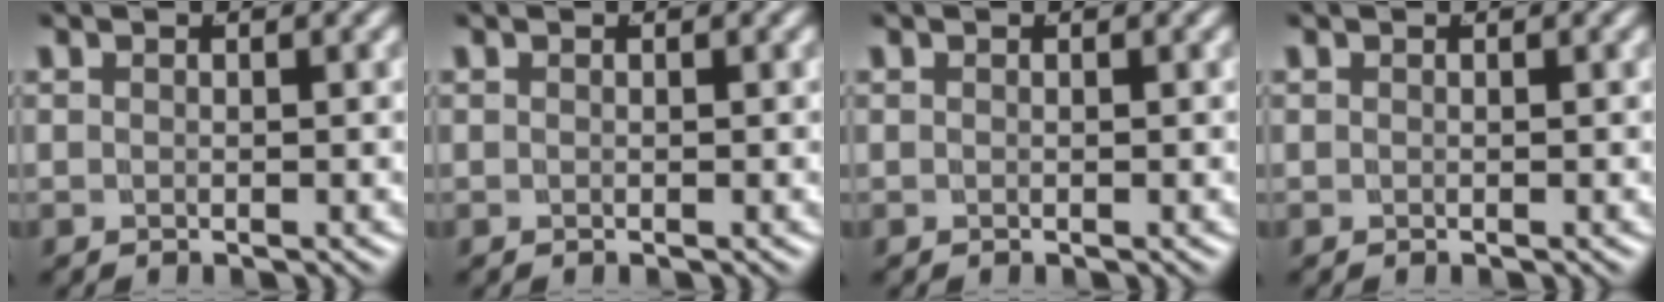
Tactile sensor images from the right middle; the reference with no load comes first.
{"total": 0.0}
{"total": 0.0}
{"total": 0.0}